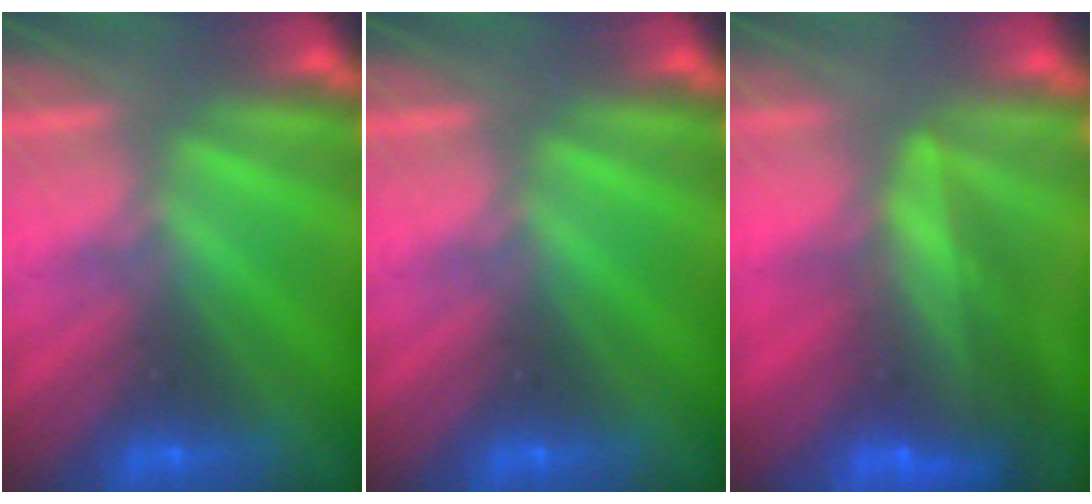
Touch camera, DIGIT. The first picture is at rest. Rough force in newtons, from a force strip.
{"total": 0.0}
{"total": 6.9}